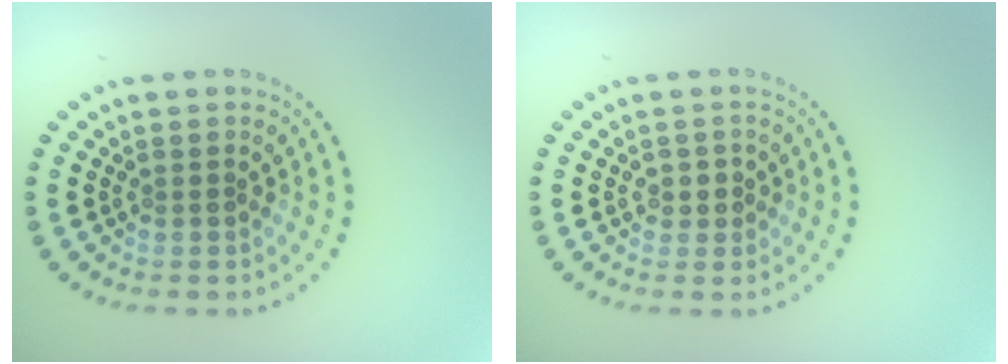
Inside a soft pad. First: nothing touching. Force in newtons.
{"total": 1.4, "press": 1.1, "slide": 0.8}